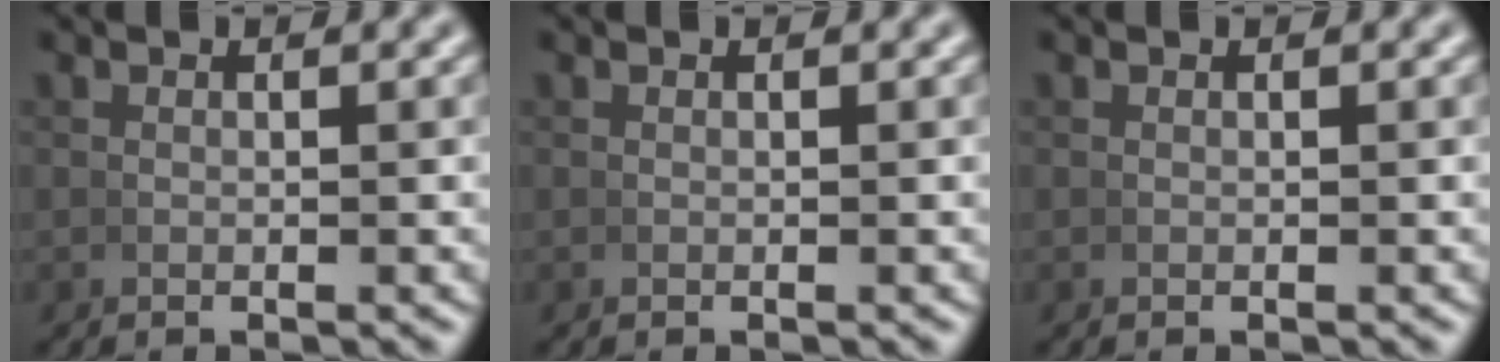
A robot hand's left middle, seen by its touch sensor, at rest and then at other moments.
{"total": 0.0}
{"total": 0.0}